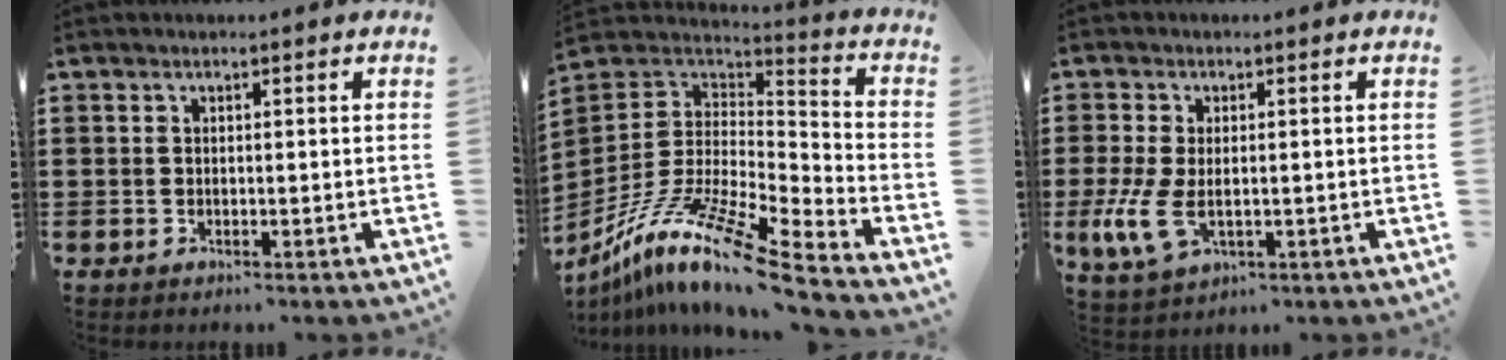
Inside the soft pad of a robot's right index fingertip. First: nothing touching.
{"total": 13.5, "force": [-9.5, 2.1, 9.4], "torque": [-0.195, 0.007, -0.185]}
{"total": 6.4, "force": [-1.1, 3.5, 5.2], "torque": [-0.133, -0.010, -0.025]}